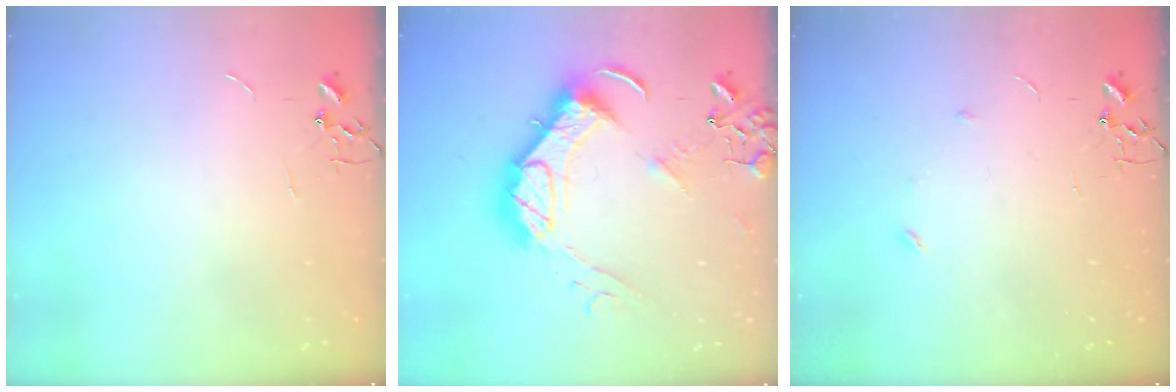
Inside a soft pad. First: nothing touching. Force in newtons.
{"total": 19.2, "press": 19.0, "slide": 2.3}
{"total": 3.5, "press": 3.4, "slide": 0.7}